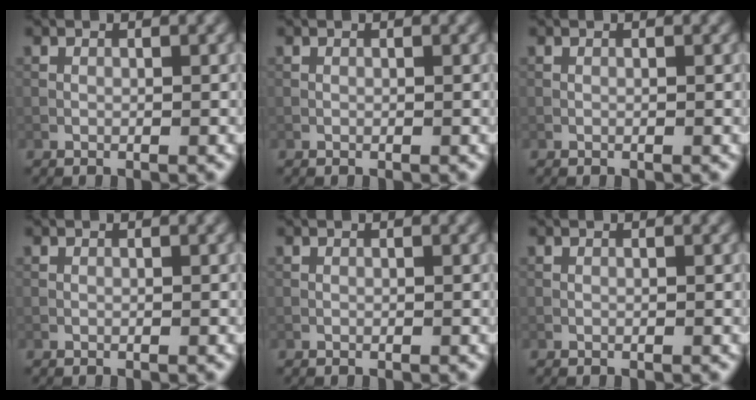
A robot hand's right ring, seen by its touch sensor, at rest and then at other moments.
{"total": 0.0}
{"total": 0.0}
{"total": 0.0}
{"total": 0.0}
{"total": 0.0}